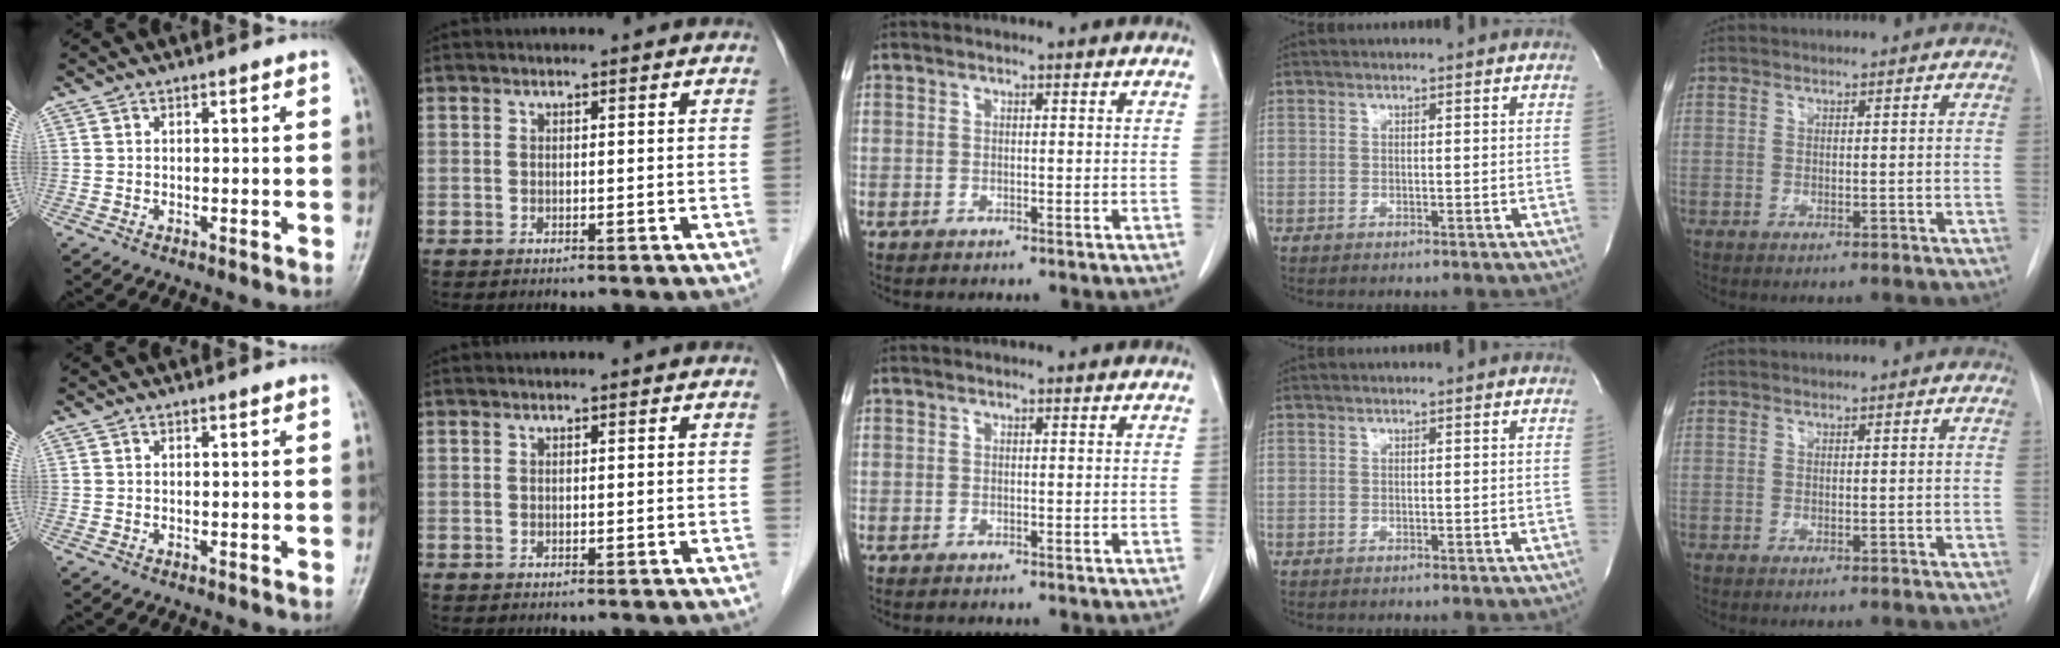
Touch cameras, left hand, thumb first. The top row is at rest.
{}